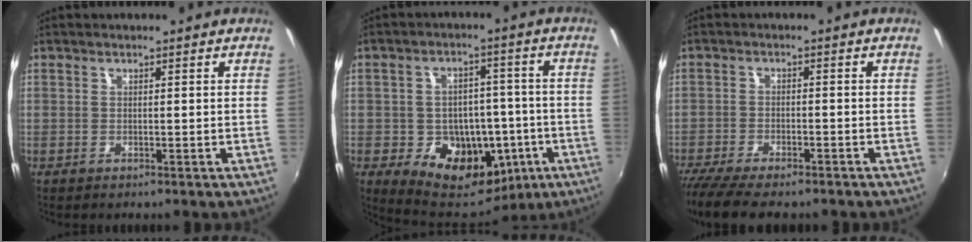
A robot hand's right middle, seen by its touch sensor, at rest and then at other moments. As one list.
[{"total": 15.3, "force": [-5.0, 11.9, 8.2], "torque": [-0.156, 0.017, -0.052]}, {"total": 10.9, "force": [-9.1, 2.1, 5.6], "torque": [-0.129, -0.044, -0.157]}]